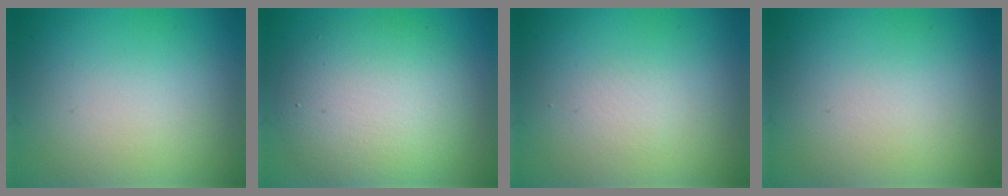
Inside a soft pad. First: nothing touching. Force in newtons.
{"total": 6.7, "press": 6.7, "slide": 0.6}
{"total": 0.7, "press": 0.7, "slide": 0.0}
{"total": 0.0}